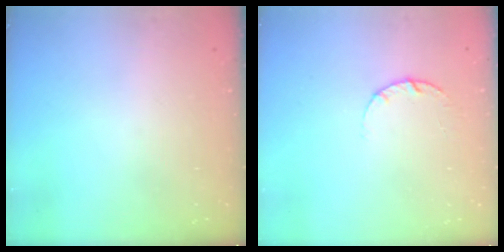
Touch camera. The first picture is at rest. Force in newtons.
{"total": 3.6, "press": 3.6, "slide": 0.5}